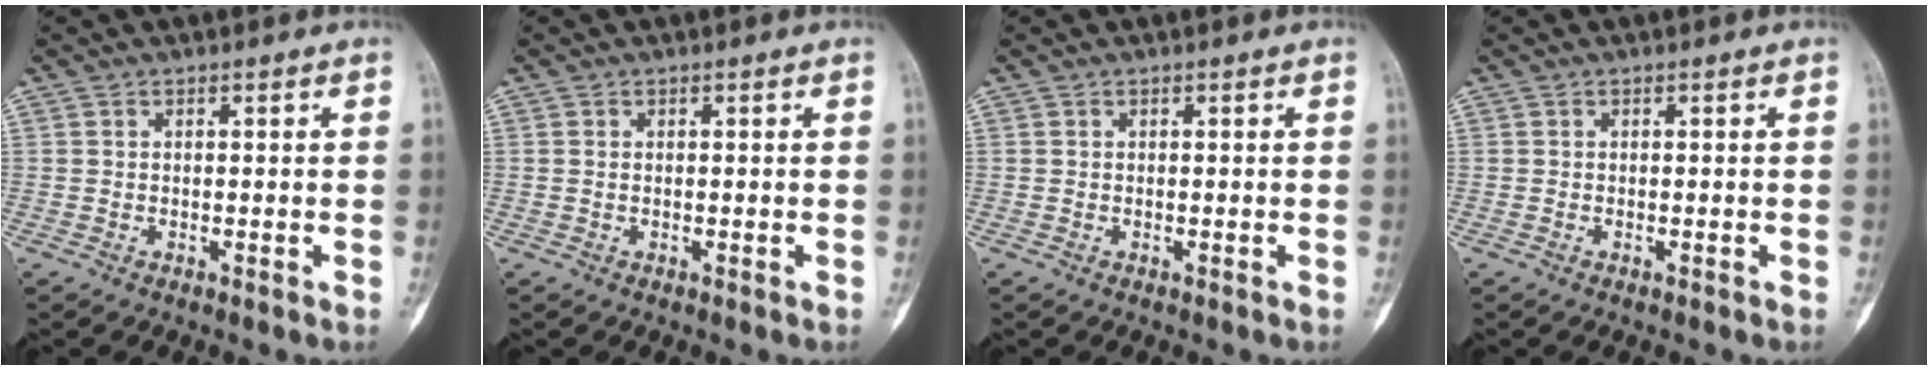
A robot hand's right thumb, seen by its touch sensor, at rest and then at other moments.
{"total": 0.0}
{"total": 0.0}
{"total": 0.0}